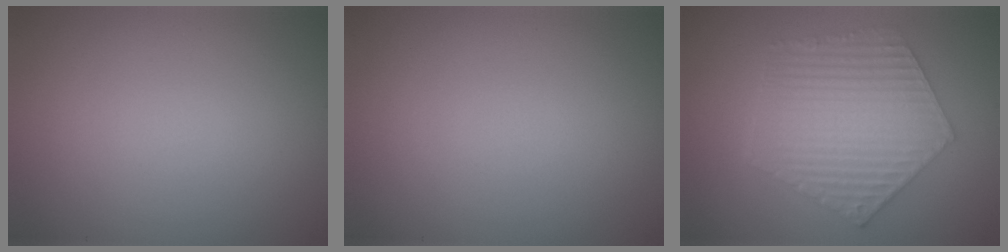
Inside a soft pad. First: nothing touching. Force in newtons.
{"total": 0.0}
{"total": 6.2, "press": 4.5, "slide": 4.2}